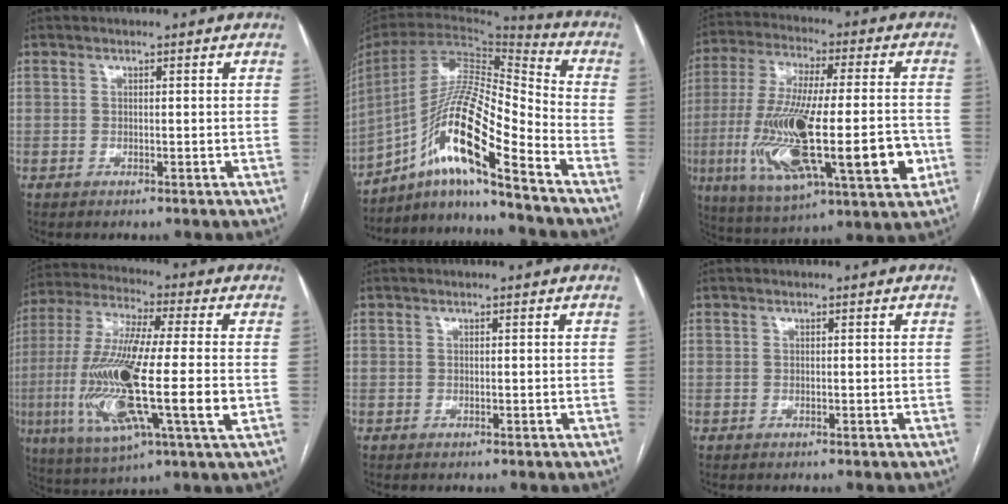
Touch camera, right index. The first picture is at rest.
{"total": 17.2, "force": [-10.6, 1.1, 13.6], "torque": [-0.267, 0.005, -0.191]}
{"total": 24.7, "force": [-5.9, 5.5, 23.3], "torque": [-0.430, -0.022, -0.086]}
{"total": 20.8, "force": [-3.1, 2.4, 20.4], "torque": [-0.421, -0.017, -0.053]}
{"total": 0.0}
{"total": 0.0}